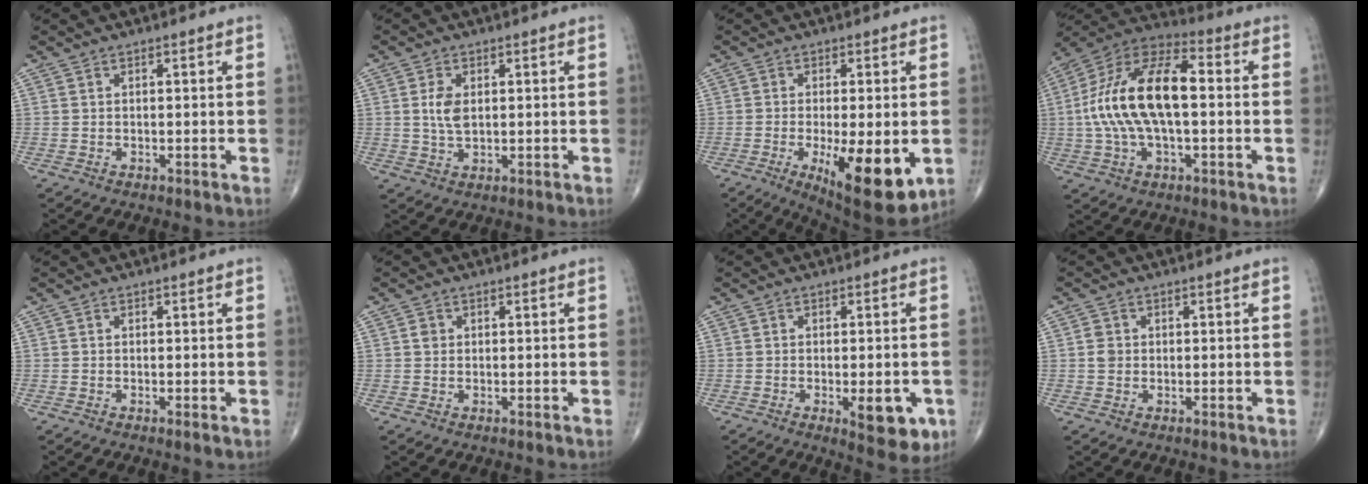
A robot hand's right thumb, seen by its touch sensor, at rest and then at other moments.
{"total": 3.2, "force": [0.5, 1.7, 2.6], "torque": [-0.054, -0.003, 0.011]}
{"total": 14.5, "force": [-3.9, 4.8, 13.1], "torque": [-0.184, -0.024, -0.046]}
{"total": 19.4, "force": [0.3, 9.1, 17.1], "torque": [-0.333, 0.037, -0.001]}
{"total": 0.6, "force": [-0.2, 0.1, 0.6], "torque": [-0.016, -0.004, -0.005]}
{"total": 1.2, "force": [0.2, 1.1, 0.5], "torque": [-0.005, 0.002, 0.002]}
{"total": 8.4, "force": [-2.7, 3.3, 7.2], "torque": [-0.073, -0.007, -0.028]}
{"total": 2.0, "force": [0.0, 1.8, 0.9], "torque": [-0.009, 0.003, 0.000]}